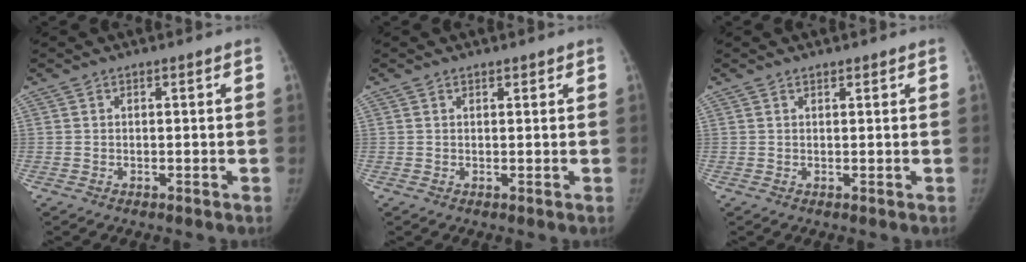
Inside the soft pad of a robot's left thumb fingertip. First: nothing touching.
{"total": 0.8, "force": [0.7, 0.4, 0.2], "torque": [-0.002, -0.005, 0.010]}
{"total": 0.8, "force": [0.7, 0.3, 0.2], "torque": [-0.005, -0.005, 0.012]}